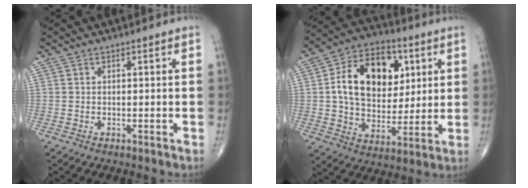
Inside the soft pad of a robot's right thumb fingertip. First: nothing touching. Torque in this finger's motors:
{"motor_torque": [1.85, 2.84, 0.64, -0.44, 0.49]}